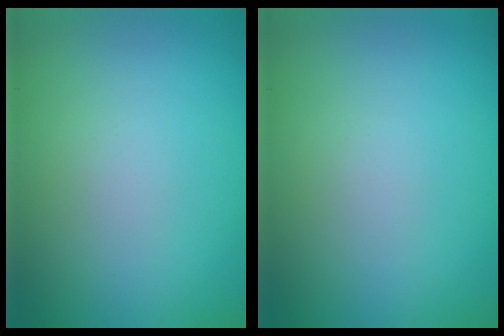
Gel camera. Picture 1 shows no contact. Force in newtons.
{"total": 0.0}